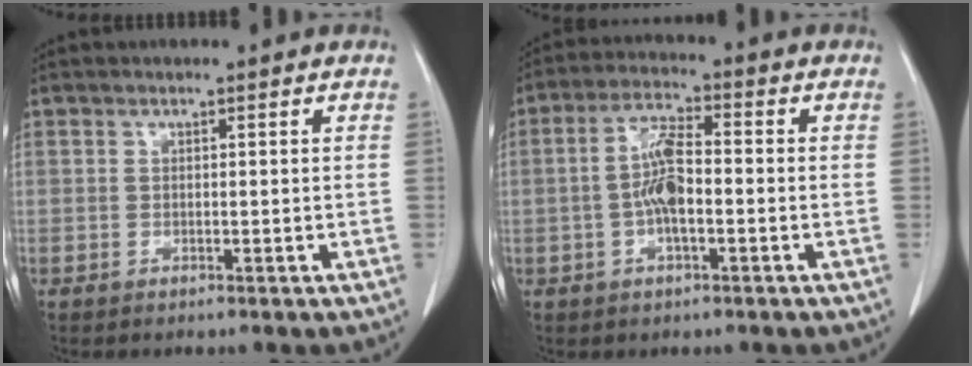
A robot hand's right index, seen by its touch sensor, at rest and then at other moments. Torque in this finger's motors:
{"motor_torque": [1.20, -0.21, 0.32, 0.14]}